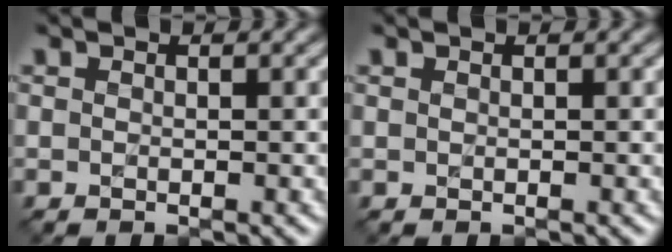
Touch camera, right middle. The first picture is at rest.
{"total": 0.0}